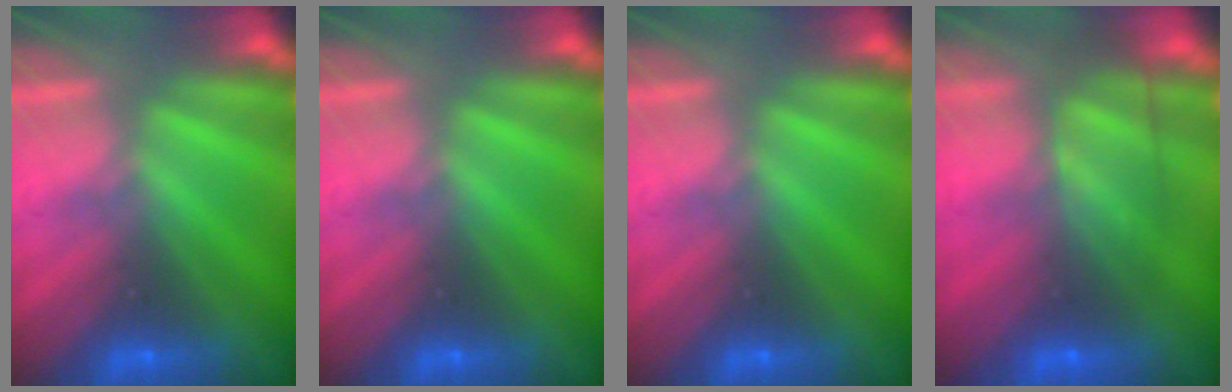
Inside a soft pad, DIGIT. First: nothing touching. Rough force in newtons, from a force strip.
{"total": 0.0}
{"total": 0.0}
{"total": 7.6}